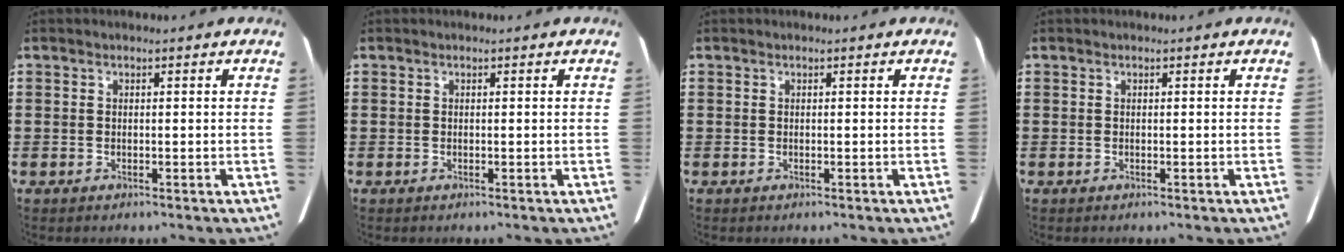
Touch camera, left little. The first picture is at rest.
{"total": 0.0}
{"total": 0.0}
{"total": 0.0}